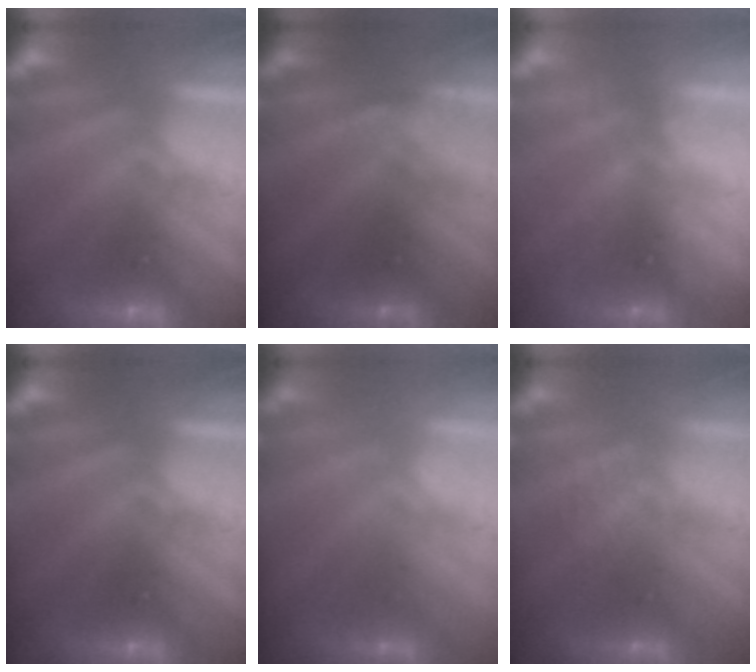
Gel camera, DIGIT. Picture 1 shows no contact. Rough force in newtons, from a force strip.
{"total": 2.7}
{"total": 2.1}
{"total": 0.0}
{"total": 2.3}
{"total": 1.0}